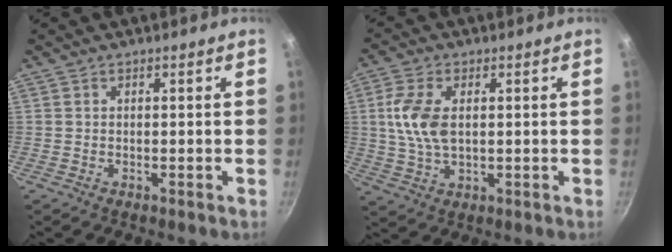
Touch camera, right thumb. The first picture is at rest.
{"total": 8.9, "force": [1.3, 5.0, 7.2], "torque": [-0.145, 0.000, 0.025]}